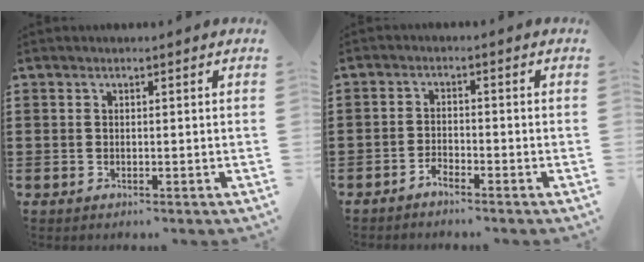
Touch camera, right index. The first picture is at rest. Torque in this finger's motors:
{"motor_torque": [0.26, 0.41, 0.07, -0.02]}